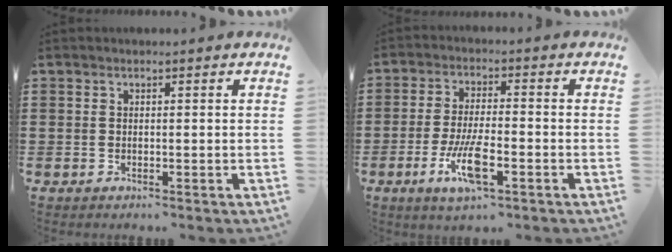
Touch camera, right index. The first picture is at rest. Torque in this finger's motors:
{"motor_torque": [2.14, 0.00, 0.46, 0.12]}